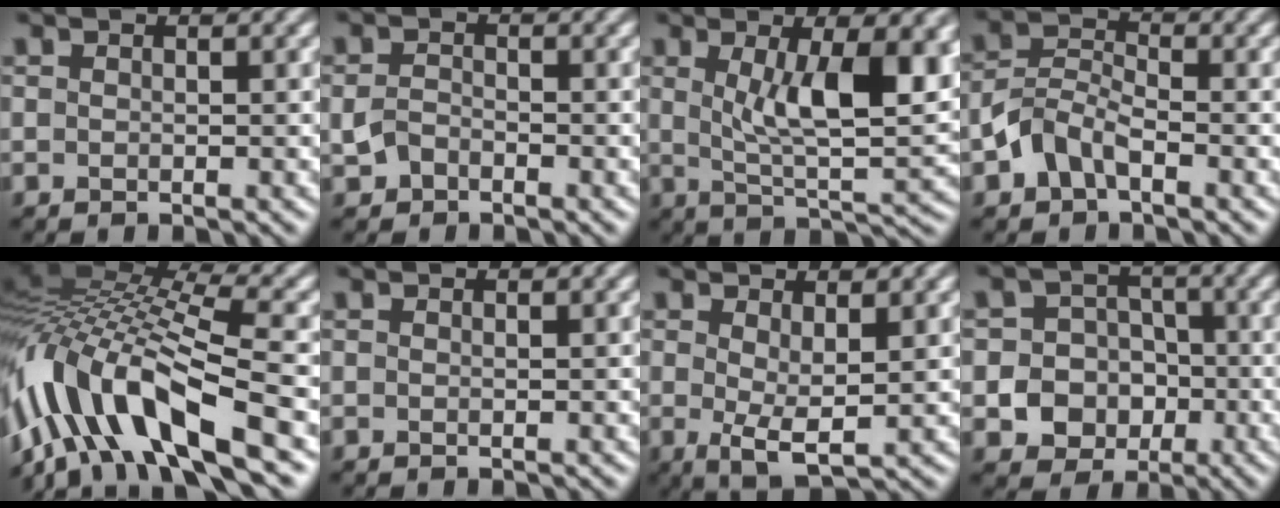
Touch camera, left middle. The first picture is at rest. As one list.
[{"total": 1.5, "force": [-0.8, 1.0, 0.7], "torque": [-0.017, 0.005, -0.020]}, {"total": 9.5, "force": [2.2, 3.0, 8.7], "torque": [-0.138, -0.011, 0.042]}, {"total": 3.8, "force": [-1.8, 2.3, 2.4], "torque": [-0.050, 0.012, -0.045]}, {"total": 12.8, "force": [-5.4, 4.8, 10.5], "torque": [-0.200, 0.015, -0.104]}, {"total": 0.0}, {"total": 3.0, "force": [0.4, 0.8, 2.8], "torque": [-0.051, -0.008, 0.010]}, {"total": 7.1, "force": [-2.2, 6.4, 2.2], "torque": [-0.023, 0.000, -0.059]}]